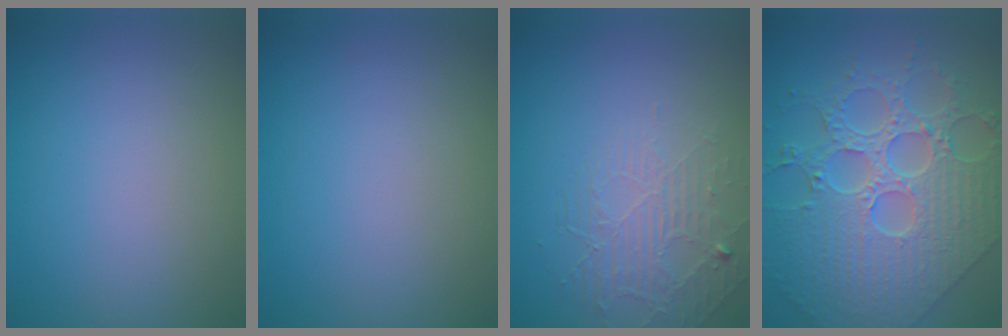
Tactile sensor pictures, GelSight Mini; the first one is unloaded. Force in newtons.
{"total": 0.0}
{"total": 2.2, "press": 1.4, "slide": 1.7}
{"total": 9.4, "press": 7.0, "slide": 6.2}